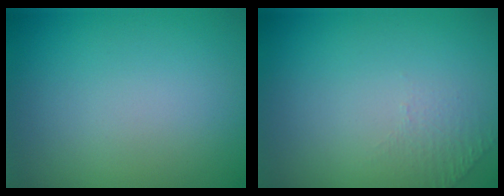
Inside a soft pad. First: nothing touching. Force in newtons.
{"total": 1.0, "press": 0.5, "slide": 0.9}